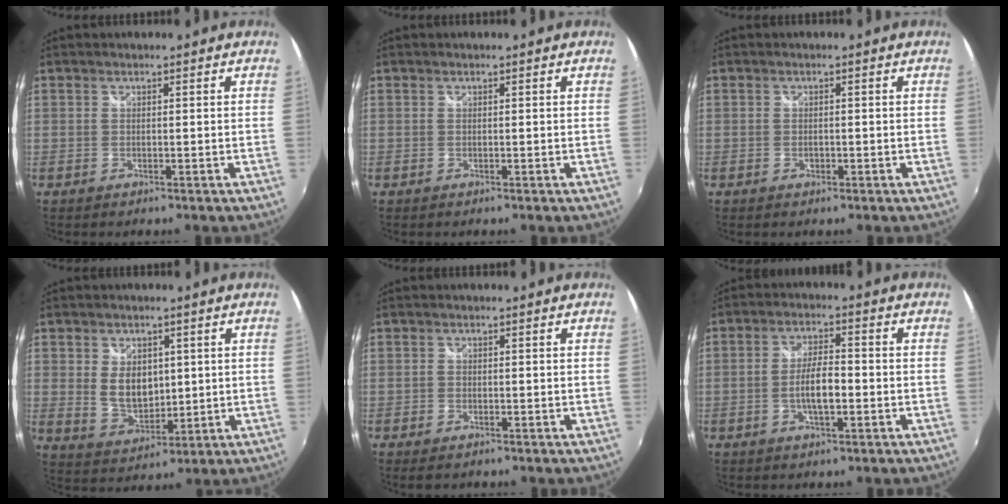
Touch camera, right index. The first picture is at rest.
{"total": 0.0}
{"total": 1.1, "force": [-0.4, 0.8, 0.5], "torque": [-0.009, -0.001, -0.007]}
{"total": 7.6, "force": [1.2, 5.4, 5.2], "torque": [-0.095, -0.003, 0.033]}
{"total": 1.8, "force": [-1.2, 1.1, 0.8], "torque": [-0.019, -0.005, -0.021]}
{"total": 6.0, "force": [-1.7, 1.8, 5.5], "torque": [-0.104, 0.003, -0.027]}